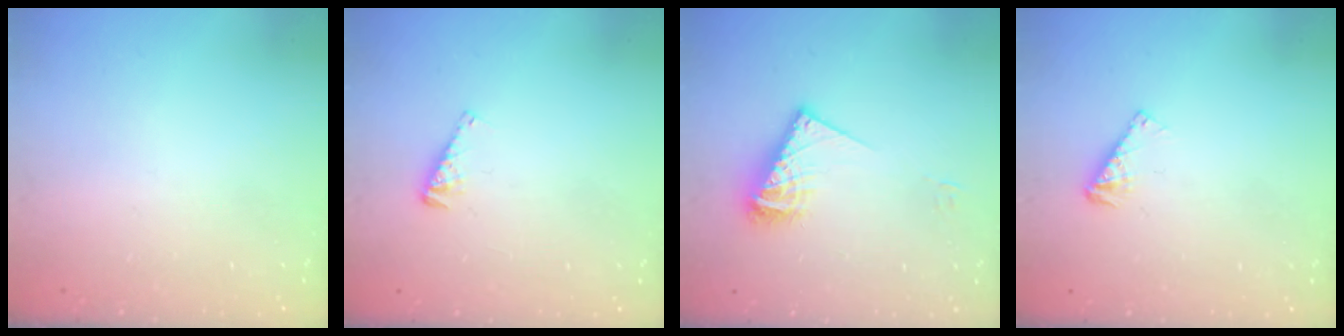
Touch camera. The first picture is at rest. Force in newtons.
{"total": 4.4, "press": 4.4, "slide": 0.5}
{"total": 10.1, "press": 10.0, "slide": 0.5}
{"total": 4.0, "press": 4.0, "slide": 0.2}